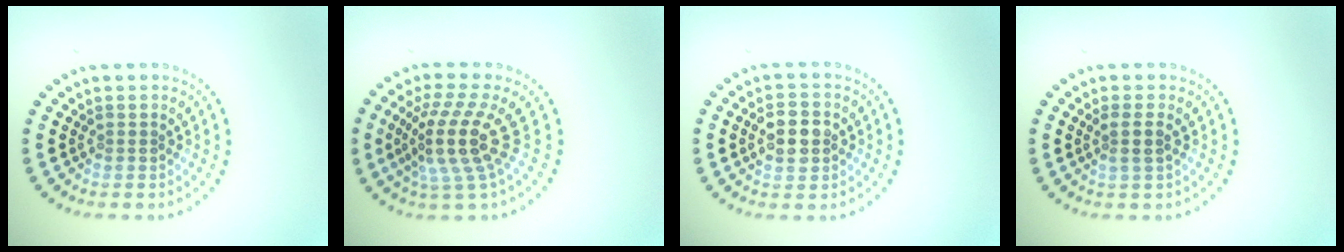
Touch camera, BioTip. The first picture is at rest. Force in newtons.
{"total": 4.9, "press": 3.6, "slide": 3.4}
{"total": 3.5, "press": 3.5, "slide": 0.2}
{"total": 1.5, "press": 1.3, "slide": 0.8}